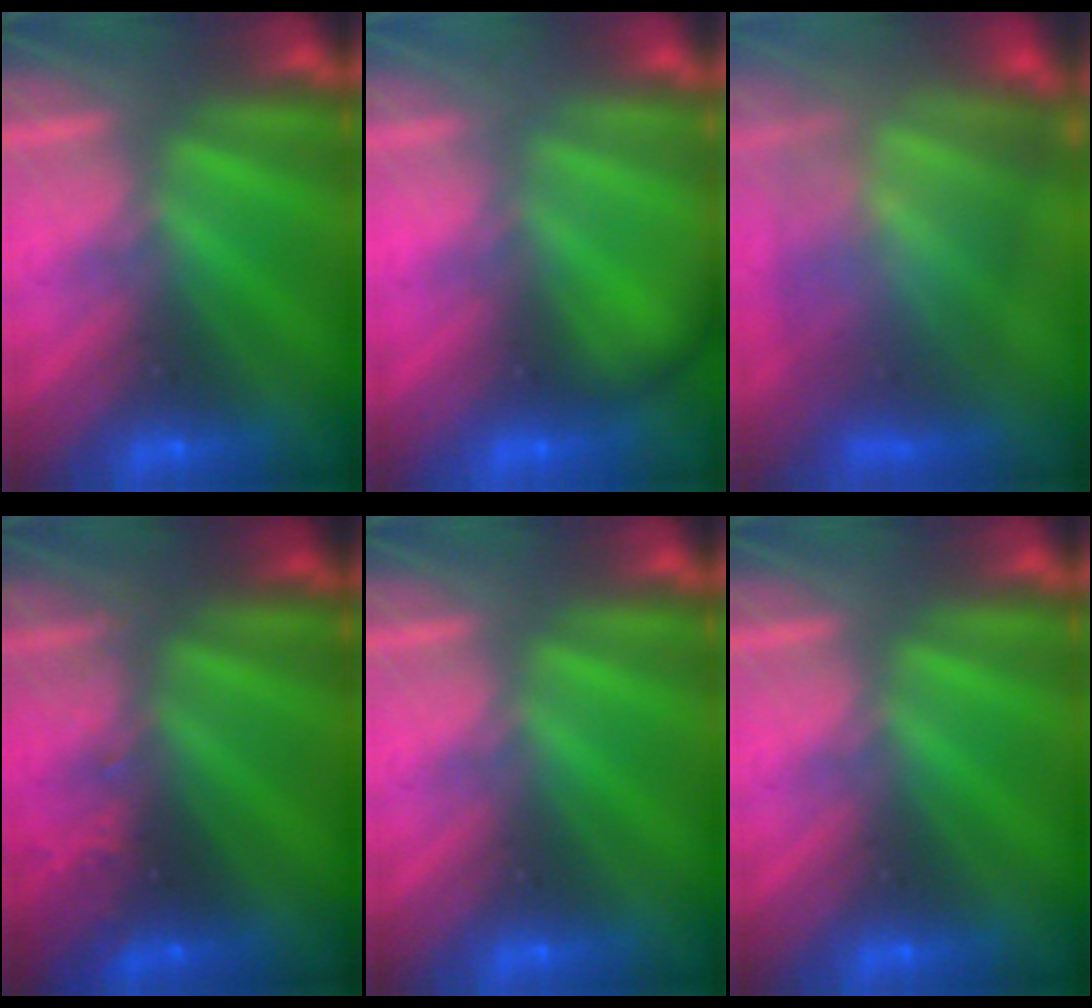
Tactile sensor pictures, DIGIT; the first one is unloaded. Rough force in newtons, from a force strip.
{"total": 2.1}
{"total": 6.6}
{"total": 2.4}
{"total": 0.0}
{"total": 0.0}